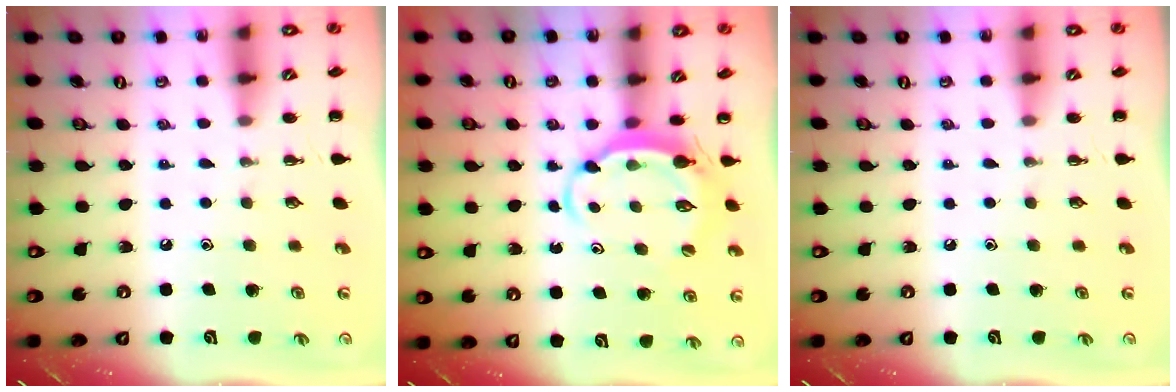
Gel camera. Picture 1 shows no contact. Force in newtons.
{"total": 5.7, "press": 5.6, "slide": 1.3}
{"total": 0.0}